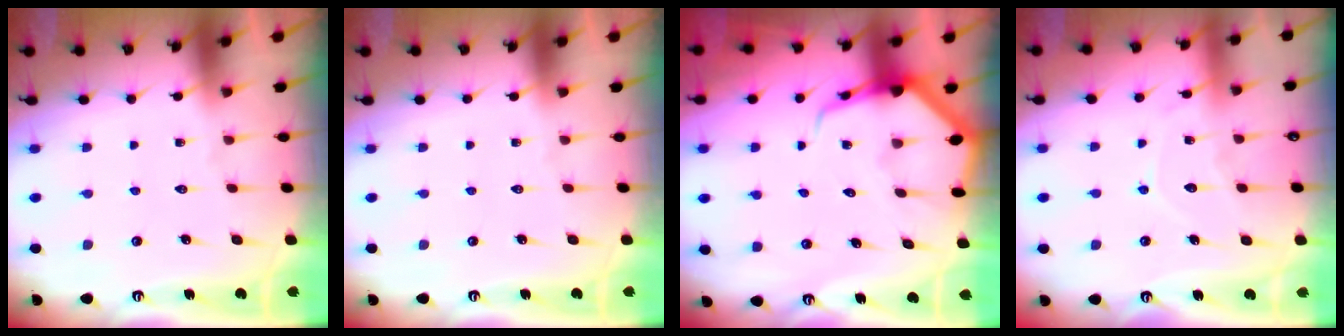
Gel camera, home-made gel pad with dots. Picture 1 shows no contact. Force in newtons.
{"total": 0.0}
{"total": 6.9, "press": 6.9, "slide": 0.8}
{"total": 7.6, "press": 7.5, "slide": 0.8}